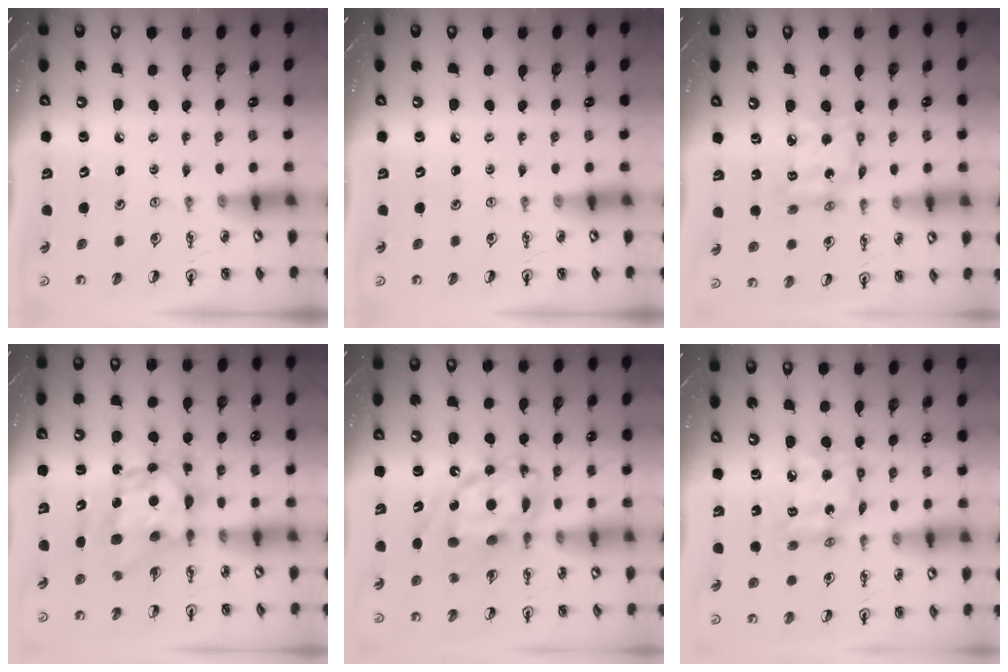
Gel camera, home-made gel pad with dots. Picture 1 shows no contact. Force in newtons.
{"total": 0.0}
{"total": 10.1, "press": 10.0, "slide": 0.9}
{"total": 9.6, "press": 9.5, "slide": 1.2}
{"total": 15.5, "press": 15.5, "slide": 1.4}
{"total": 11.9, "press": 11.9, "slide": 1.3}